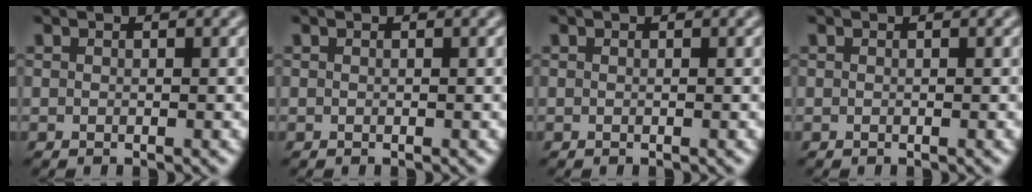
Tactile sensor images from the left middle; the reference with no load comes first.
{"total": 0.0}
{"total": 0.0}
{"total": 0.0}